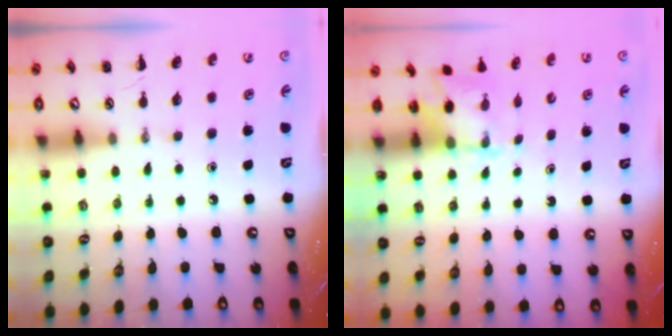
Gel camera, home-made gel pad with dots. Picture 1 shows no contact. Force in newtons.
{"total": 2.2, "press": 2.1, "slide": 0.6}